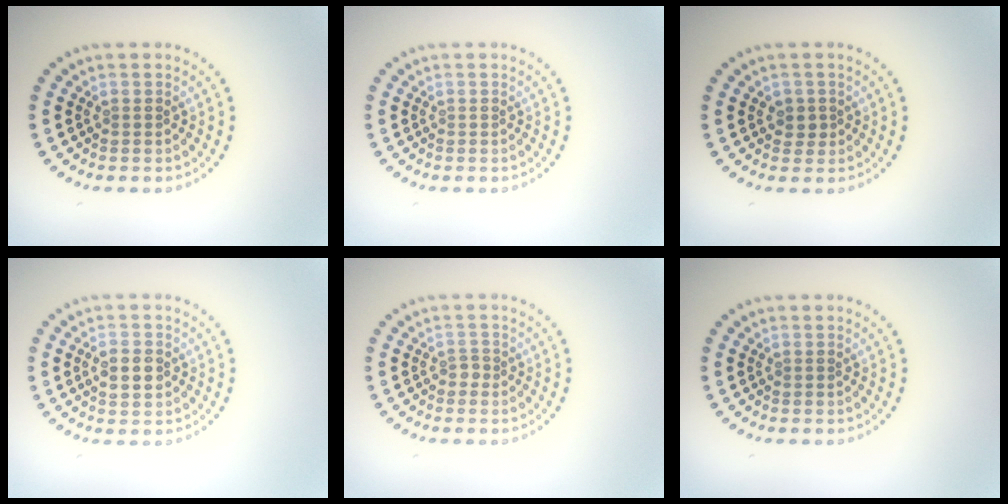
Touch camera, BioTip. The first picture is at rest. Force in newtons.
{"total": 0.0}
{"total": 1.4, "press": 1.2, "slide": 0.7}
{"total": 2.6, "press": 2.6, "slide": 0.1}
{"total": 0.9, "press": 0.7, "slide": 0.5}
{"total": 0.0}